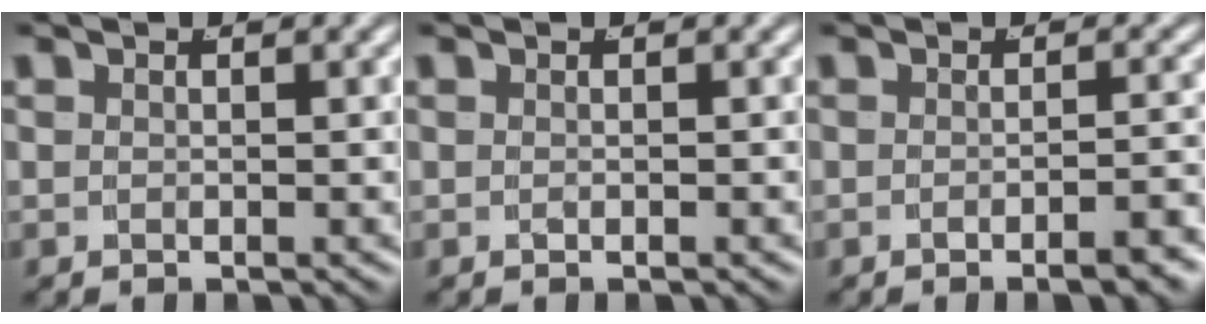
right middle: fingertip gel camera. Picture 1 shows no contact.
{"total": 0.0}
{"total": 2.7, "force": [-2.2, 0.0, 1.6], "torque": [-0.012, 0.014, -0.043]}